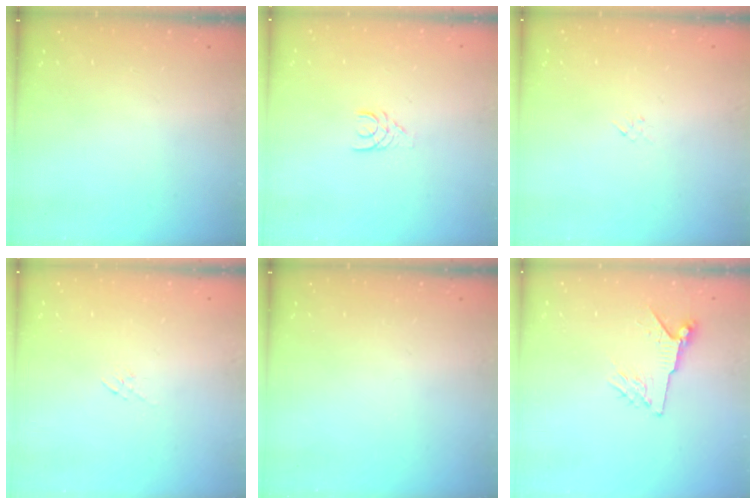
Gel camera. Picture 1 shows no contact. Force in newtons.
{"total": 3.3, "press": 3.3, "slide": 0.3}
{"total": 1.3, "press": 1.2, "slide": 0.5}
{"total": 2.7, "press": 2.5, "slide": 0.9}
{"total": 0.0}
{"total": 6.2, "press": 6.2, "slide": 0.6}